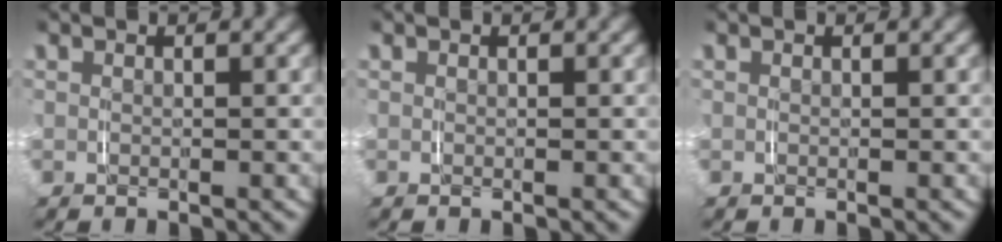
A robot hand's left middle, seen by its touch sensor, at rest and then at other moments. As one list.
[{"total": 0.0}, {"total": 0.0}]